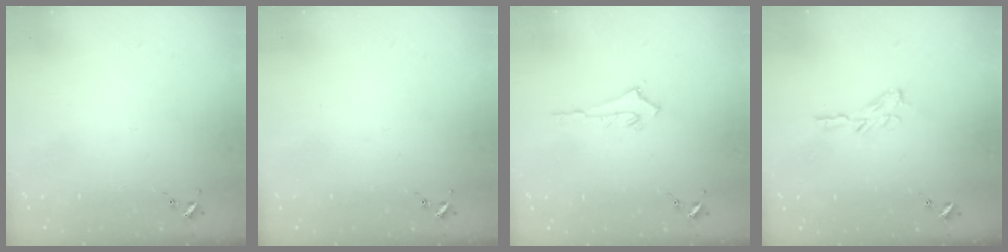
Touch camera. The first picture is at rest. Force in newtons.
{"total": 0.0}
{"total": 2.5, "press": 2.5, "slide": 0.2}
{"total": 5.8, "press": 5.8, "slide": 0.2}